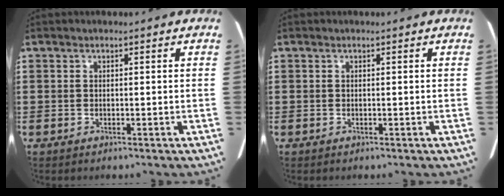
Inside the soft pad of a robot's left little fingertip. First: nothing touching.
{"total": 0.0}